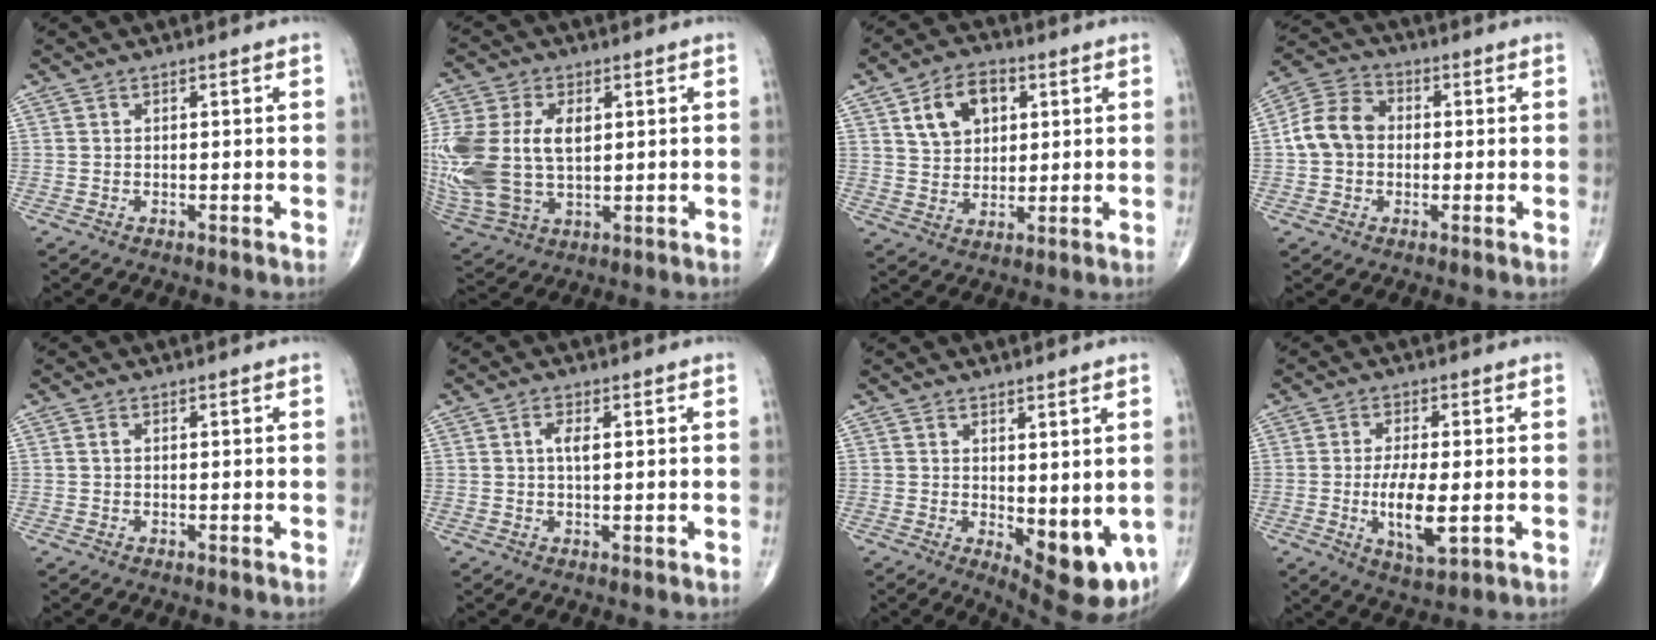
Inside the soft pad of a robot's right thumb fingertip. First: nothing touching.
{"total": 21.4, "force": [2.2, 13.6, 16.4], "torque": [-0.403, 0.002, 0.056]}
{"total": 9.8, "force": [3.7, 6.8, 6.1], "torque": [-0.075, -0.006, 0.064]}
{"total": 9.0, "force": [-0.1, 7.3, 5.3], "torque": [-0.090, 0.028, -0.015]}
{"total": 0.7, "force": [0.1, 0.5, 0.5], "torque": [-0.011, 0.001, 0.000]}
{"total": 3.0, "force": [0.7, 1.2, 2.7], "torque": [-0.050, -0.003, 0.010]}
{"total": 10.8, "force": [-1.2, 4.4, 9.8], "torque": [-0.109, -0.026, -0.002]}
{"total": 8.9, "force": [-1.4, 3.1, 8.2], "torque": [-0.152, -0.017, -0.021]}